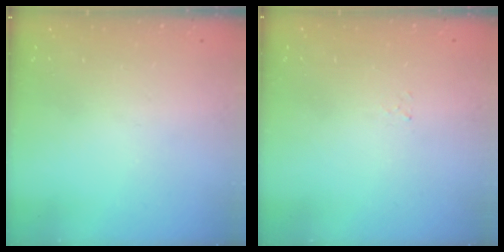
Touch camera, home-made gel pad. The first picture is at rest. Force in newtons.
{"total": 1.5, "press": 1.5, "slide": 0.2}